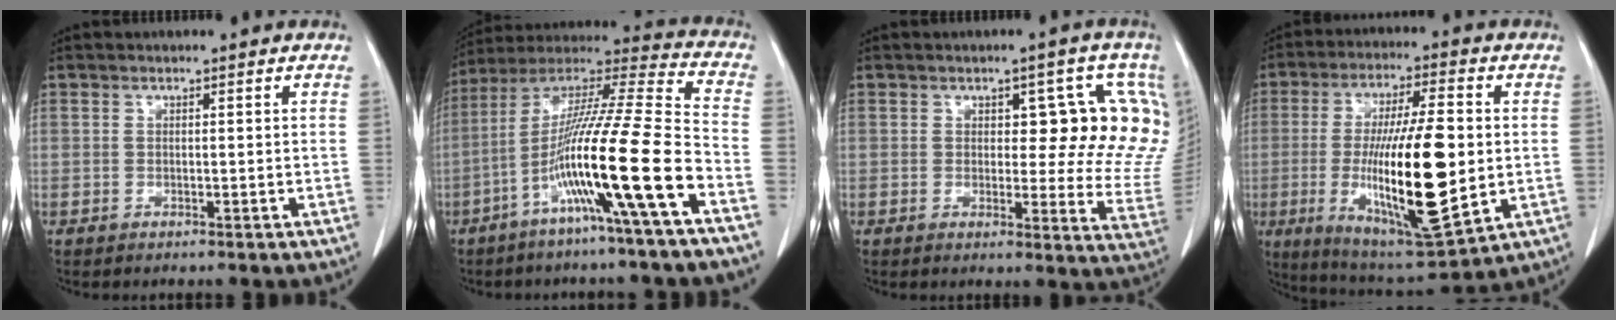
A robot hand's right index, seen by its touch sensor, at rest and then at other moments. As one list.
[{"total": 18.9, "force": [-7.7, -1.2, 17.2], "torque": [-0.315, -0.013, -0.144]}, {"total": 12.4, "force": [4.0, 5.1, 10.6], "torque": [-0.113, -0.001, 0.038]}, {"total": 21.3, "force": [-2.0, 4.3, 20.7], "torque": [-0.386, -0.016, -0.023]}]